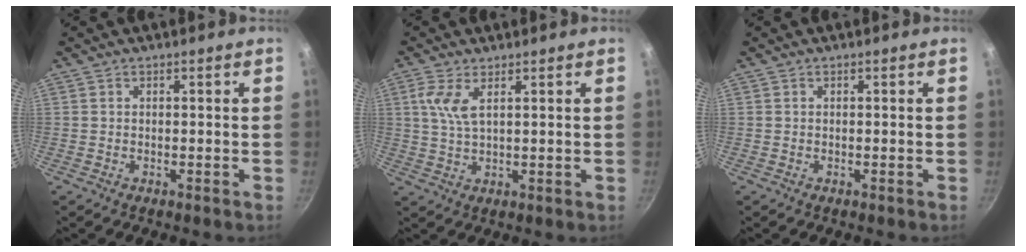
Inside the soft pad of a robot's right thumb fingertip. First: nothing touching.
{"total": 5.0, "force": [2.0, 1.8, 4.2], "torque": [-0.089, -0.008, 0.043]}
{"total": 0.0}